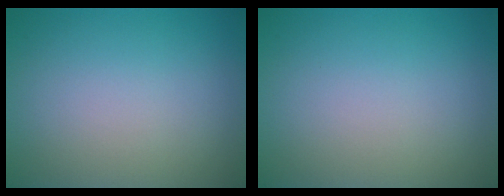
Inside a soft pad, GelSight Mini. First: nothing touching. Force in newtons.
{"total": 0.0}